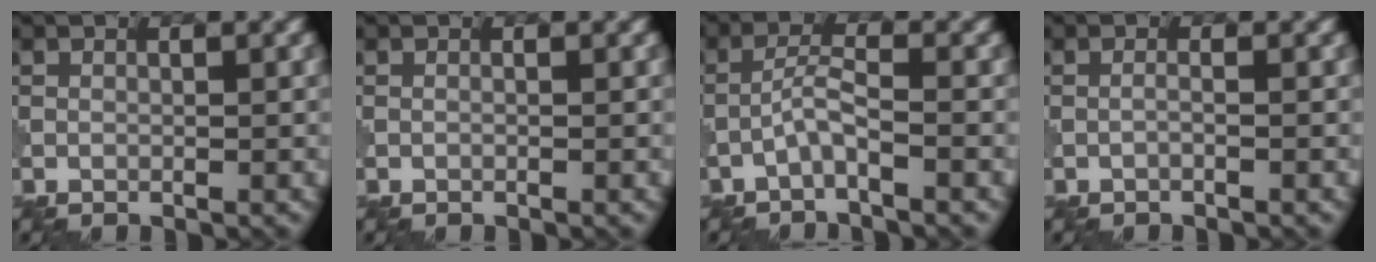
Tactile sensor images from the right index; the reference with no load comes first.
{"total": 0.0}
{"total": 2.3, "force": [-1.3, 0.2, 1.9], "torque": [-0.039, 0.012, -0.034]}
{"total": 0.7, "force": [-0.3, 0.1, 0.6], "torque": [-0.012, 0.000, -0.014]}